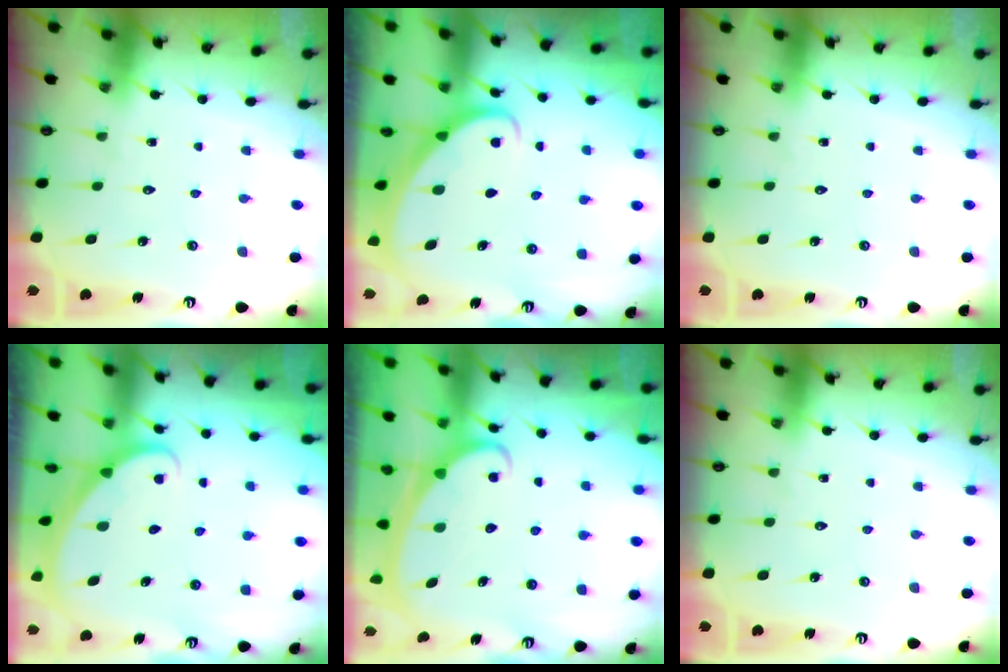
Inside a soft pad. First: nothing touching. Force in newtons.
{"total": 2.2, "press": 2.2, "slide": 0.2}
{"total": 0.0}
{"total": 1.7, "press": 1.7, "slide": 0.1}
{"total": 2.3, "press": 2.3, "slide": 0.4}
{"total": 0.0}